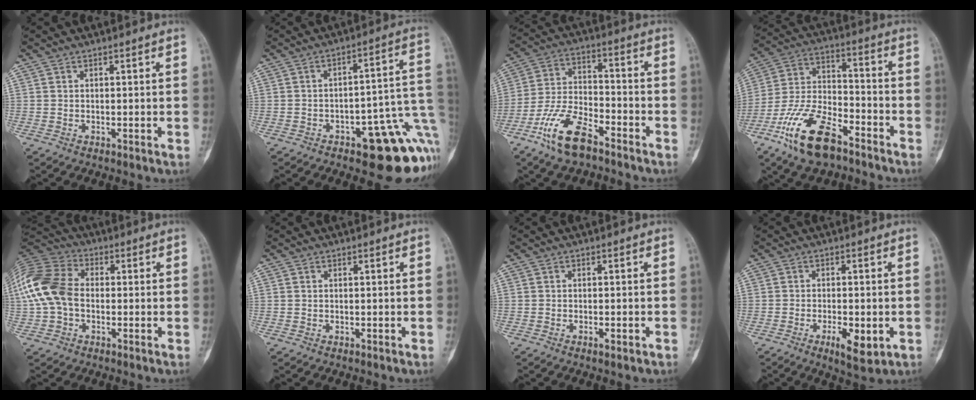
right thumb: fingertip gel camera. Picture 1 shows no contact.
{"total": 17.2, "force": [-6.2, 6.9, 14.5], "torque": [-0.104, 0.054, -0.068]}
{"total": 12.2, "force": [-8.0, 4.9, 7.7], "torque": [-0.155, 0.046, -0.159]}
{"total": 16.3, "force": [-10.2, 7.1, 10.6], "torque": [-0.203, 0.059, -0.194]}
{"total": 15.0, "force": [-0.4, 10.7, 10.5], "torque": [-0.226, 0.031, -0.016]}
{"total": 0.0}
{"total": 1.5, "force": [-0.8, 0.4, 1.2], "torque": [-0.017, 0.002, -0.011]}
{"total": 6.3, "force": [-2.3, 2.3, 5.4], "torque": [-0.079, -0.003, -0.030]}